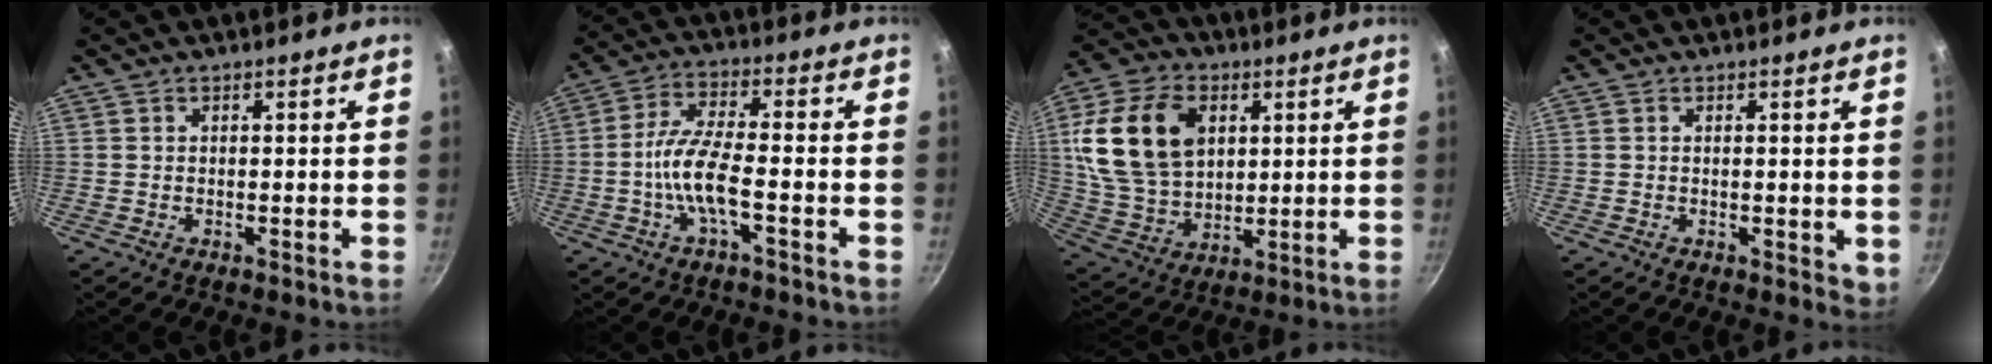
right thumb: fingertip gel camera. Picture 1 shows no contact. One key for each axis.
{"total": 8.2, "fx": -2.8, "fy": 2.2, "fz": 7.3, "tx": -0.152, "ty": 0.028, "tz": -0.062}
{"total": 19.6, "fx": 4.9, "fy": 13.6, "fz": 13.3, "tx": -0.234, "ty": -0.004, "tz": 0.098}
{"total": 2.6, "fx": 0.3, "fy": 1.2, "fz": 2.3, "tx": -0.025, "ty": -0.007, "tz": 0.004}